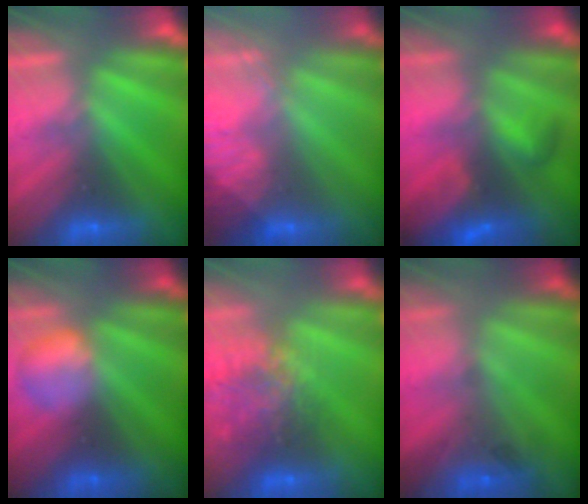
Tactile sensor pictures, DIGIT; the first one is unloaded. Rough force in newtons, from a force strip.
{"total": 2.9}
{"total": 7.0}
{"total": 2.4}
{"total": 10.6}
{"total": 2.2}